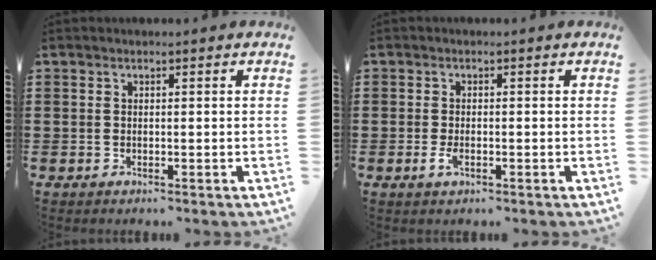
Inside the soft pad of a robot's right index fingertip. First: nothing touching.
{"total": 1.6, "force": [-0.5, 0.7, 1.4], "torque": [-0.041, -0.007, -0.014]}